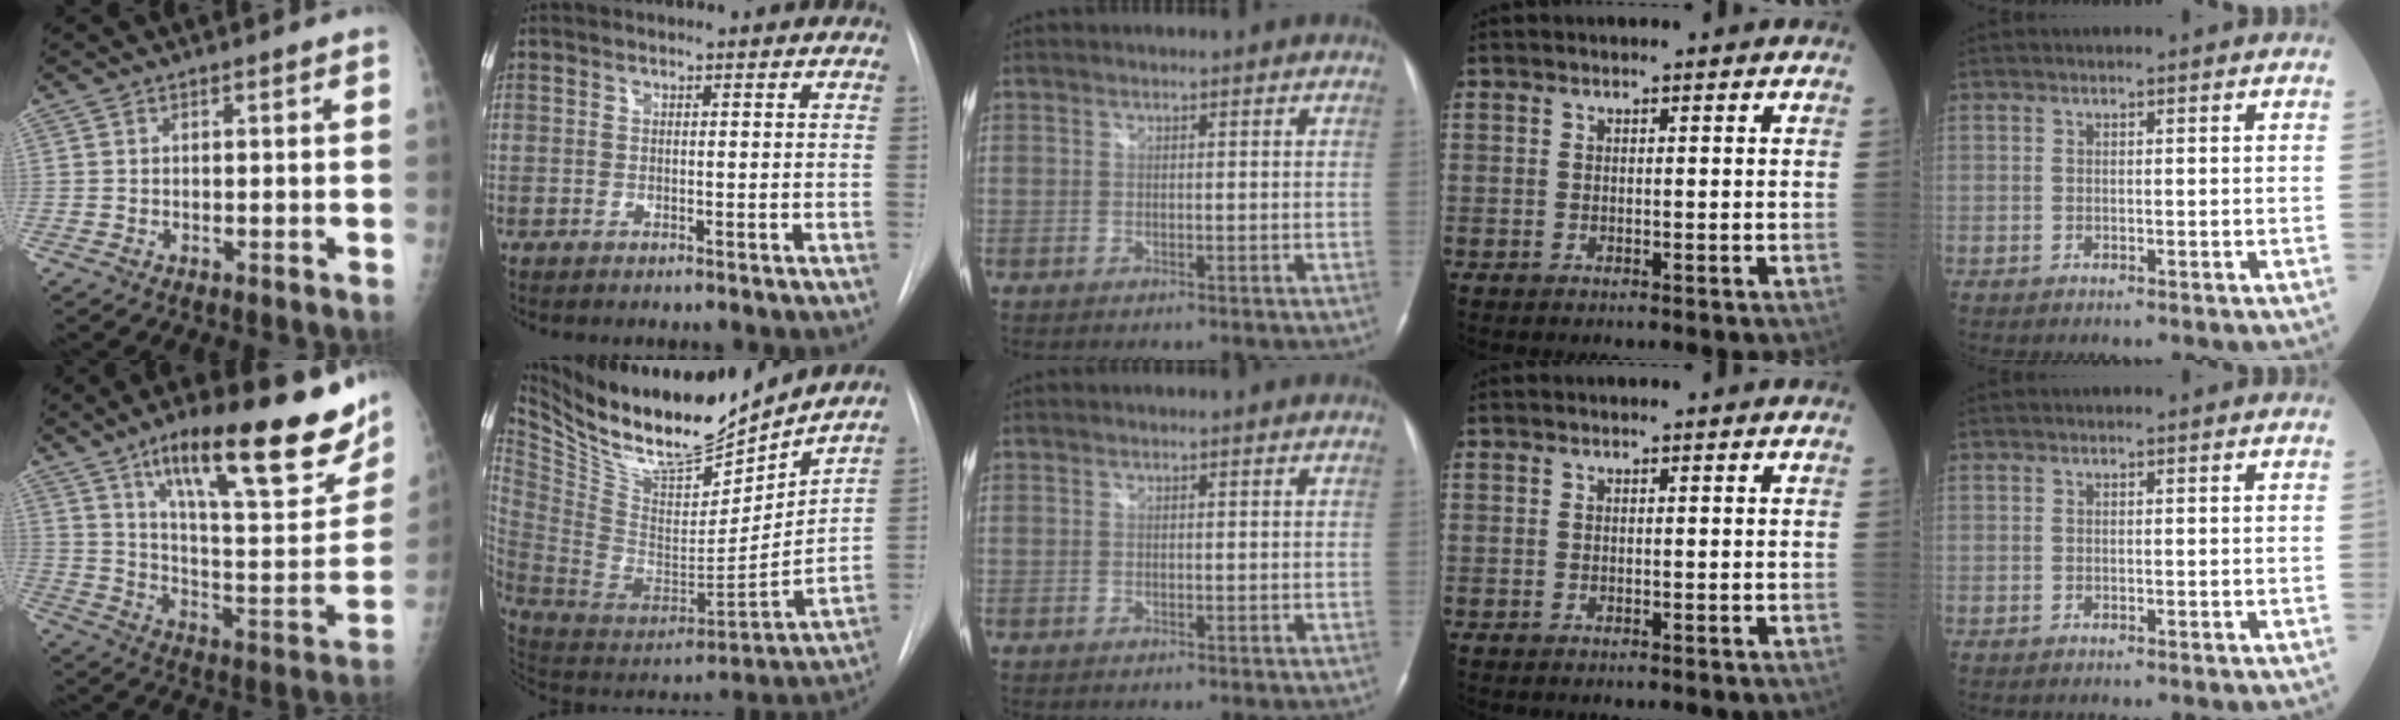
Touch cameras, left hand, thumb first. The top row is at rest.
{"thumb": {"total": 28.5, "force": [17.4, 7.7, 21.2], "torque": [-0.273, -0.057, 0.271]}, "index": {"total": 20.1, "force": [17.4, 4.1, 9.4], "torque": [-0.172, -0.035, 0.306]}}